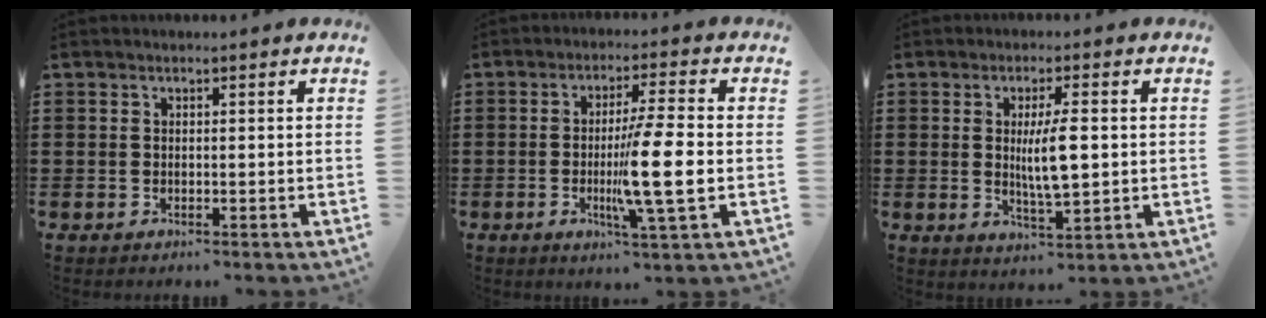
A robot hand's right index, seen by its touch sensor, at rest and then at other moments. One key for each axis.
{"total": 10.0, "fx": -1.7, "fy": 0.1, "fz": 9.8, "tx": -0.187, "ty": -0.020, "tz": -0.036}
{"total": 6.7, "fx": 0.4, "fy": 1.8, "fz": 6.4, "tx": -0.116, "ty": -0.002, "tz": 0.001}